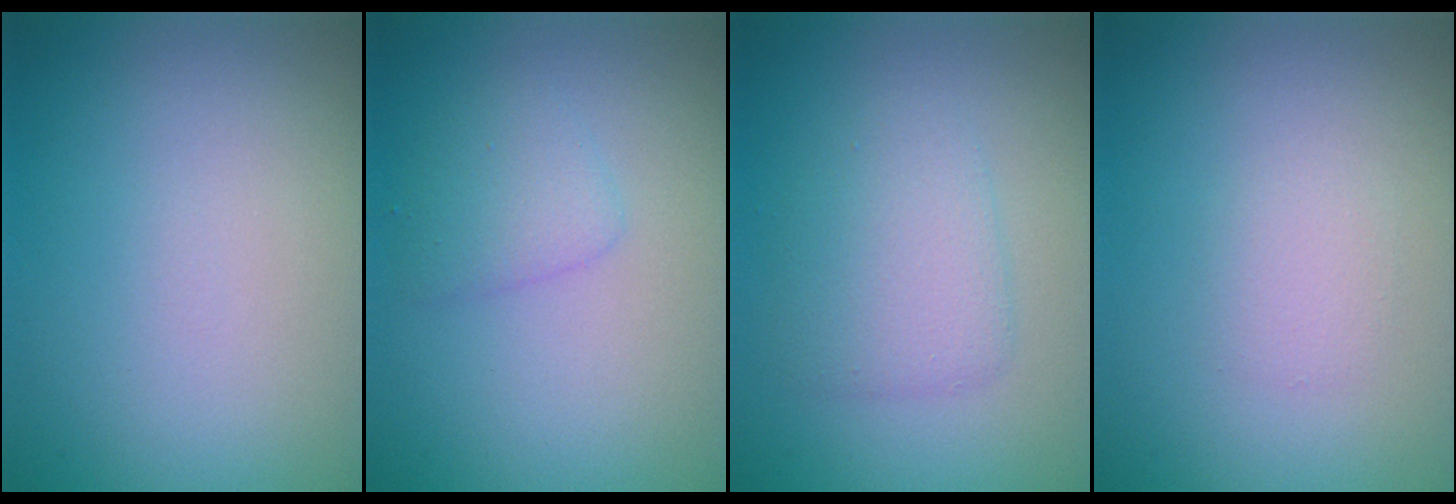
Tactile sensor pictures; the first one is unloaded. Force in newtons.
{"total": 1.9, "press": 1.9, "slide": 0.0}
{"total": 3.1, "press": 3.1, "slide": 0.2}
{"total": 1.2, "press": 1.2, "slide": 0.0}